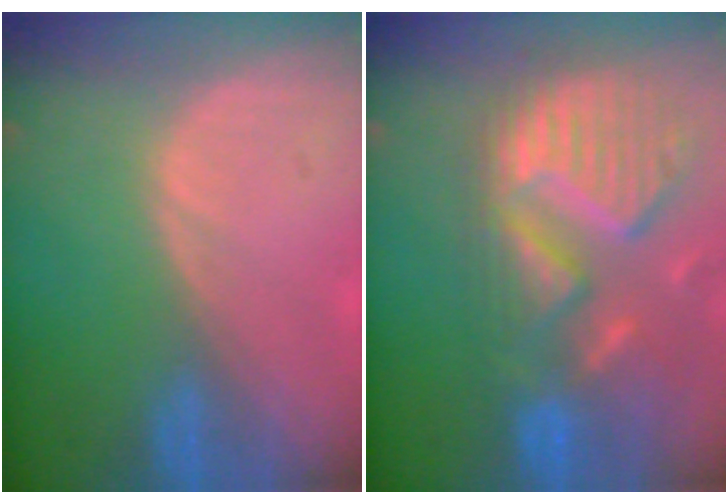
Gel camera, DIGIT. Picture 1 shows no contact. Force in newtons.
{"total": 14.0, "press": 11.8, "slide": 7.6}